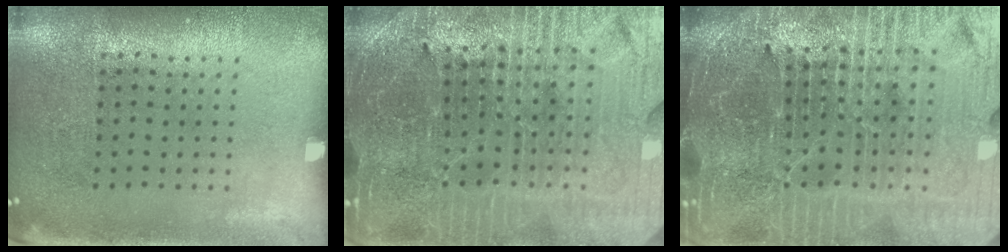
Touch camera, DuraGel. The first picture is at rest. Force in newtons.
{"total": 4.9, "press": 4.7, "slide": 1.5}
{"total": 6.5, "press": 5.8, "slide": 3.0}